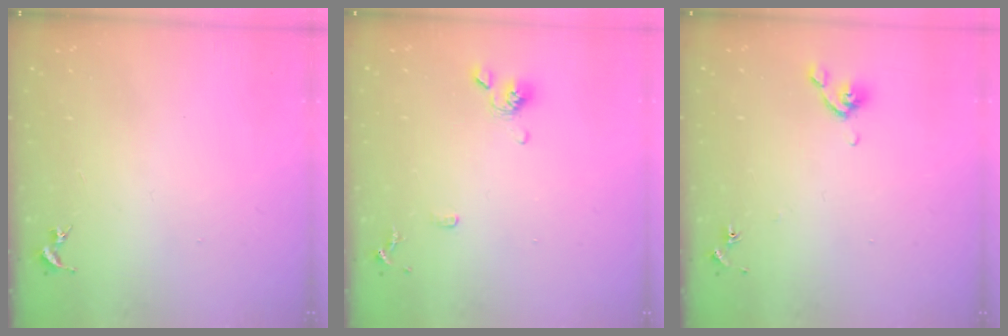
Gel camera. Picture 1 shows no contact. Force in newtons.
{"total": 9.1, "press": 8.9, "slide": 1.9}
{"total": 5.8, "press": 5.6, "slide": 1.7}